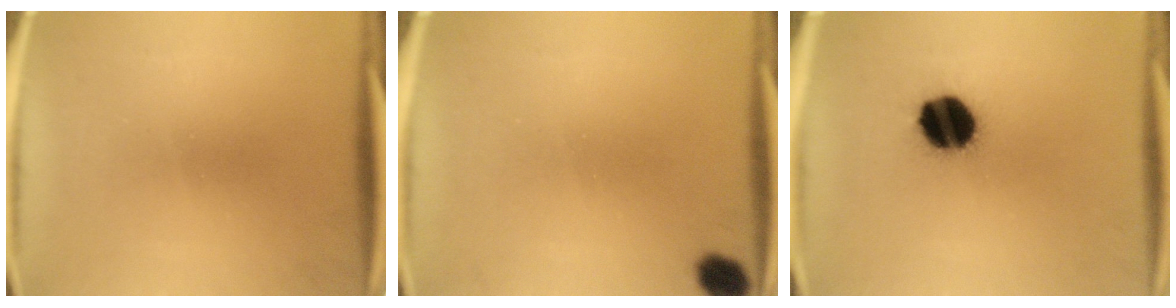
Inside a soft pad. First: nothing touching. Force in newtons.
{"total": 4.4}
{"total": 14.4}